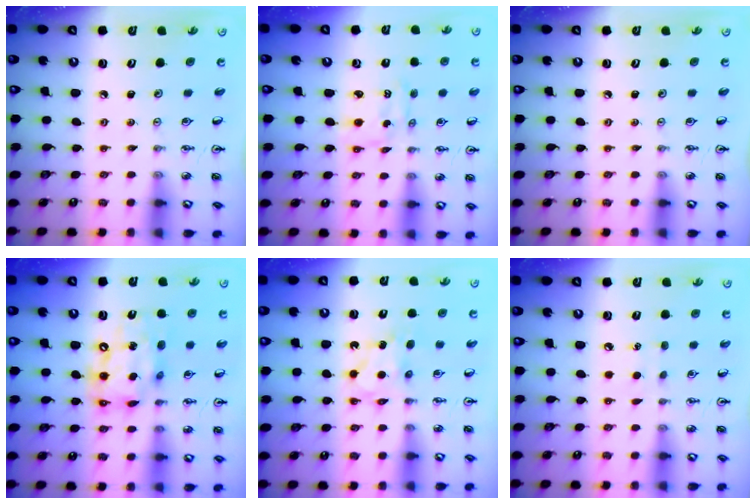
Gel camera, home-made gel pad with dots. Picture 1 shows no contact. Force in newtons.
{"total": 1.4, "press": 1.4, "slide": 0.2}
{"total": 0.0}
{"total": 13.5, "press": 13.5, "slide": 1.2}
{"total": 7.0, "press": 6.9, "slide": 1.1}
{"total": 4.9, "press": 4.9, "slide": 0.6}